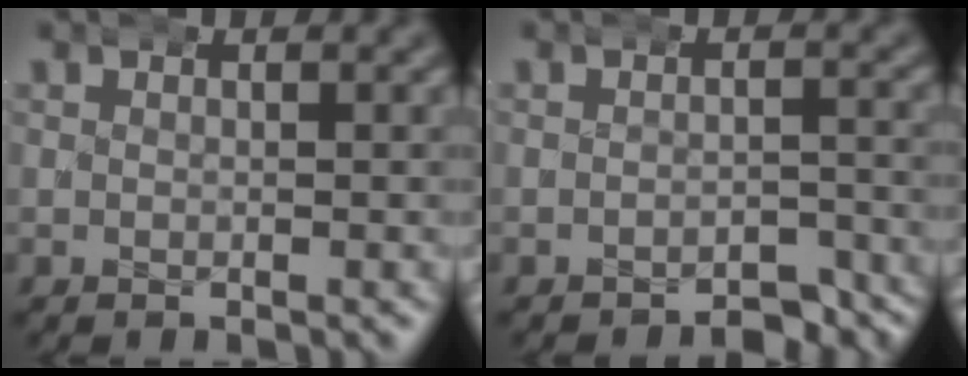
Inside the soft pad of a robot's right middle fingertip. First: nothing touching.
{"total": 4.1, "force": [-3.7, 1.3, 1.0], "torque": [-0.005, 0.001, -0.064]}